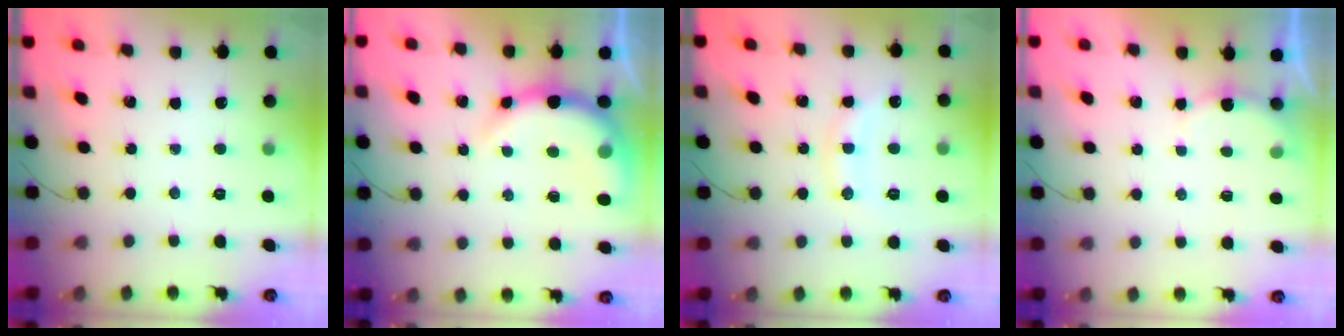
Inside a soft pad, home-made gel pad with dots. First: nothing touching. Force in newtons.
{"total": 9.8, "press": 9.6, "slide": 2.1}
{"total": 9.7, "press": 9.6, "slide": 0.9}
{"total": 4.9, "press": 4.9, "slide": 0.7}